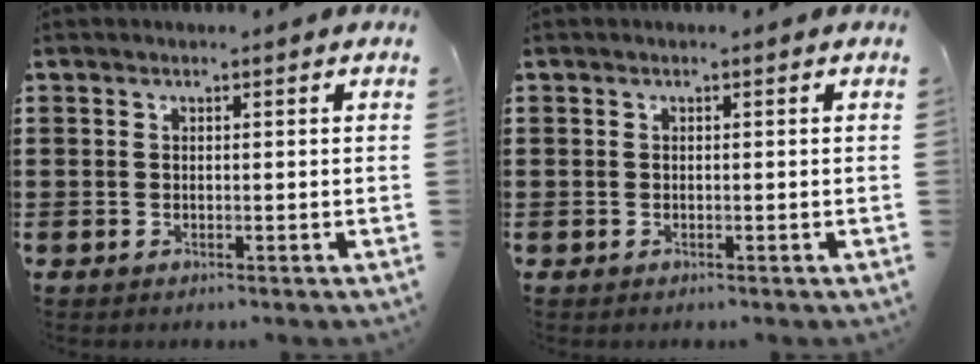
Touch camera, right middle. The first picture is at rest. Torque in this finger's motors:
{"motor_torque": [1.35, 0.41, 0.02, 0.01]}